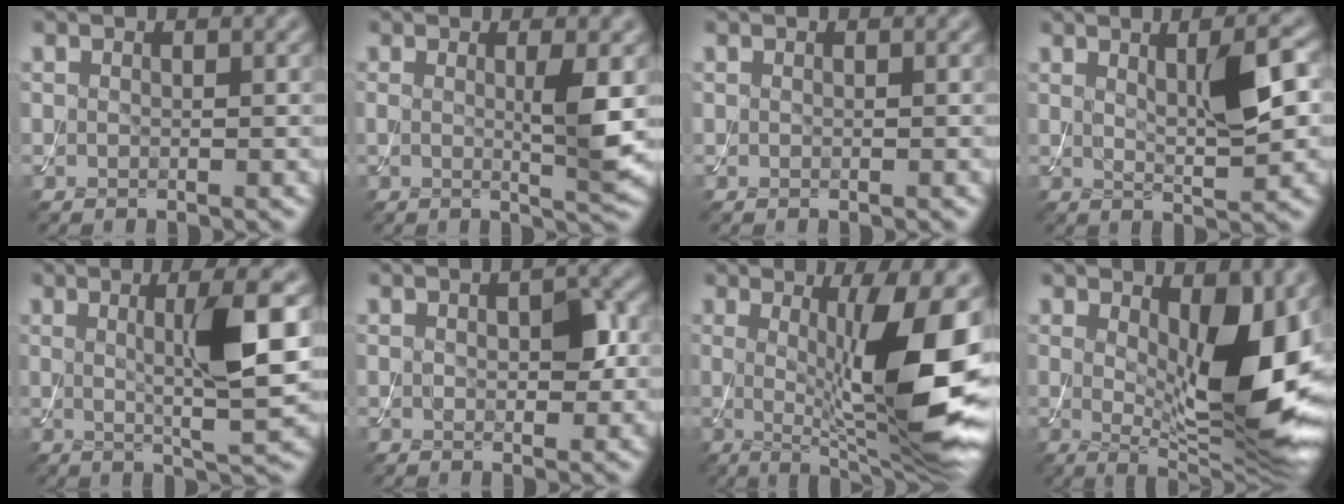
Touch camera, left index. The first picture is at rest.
{"total": 3.4, "force": [0.3, 0.4, 3.4], "torque": [-0.055, -0.008, 0.004]}
{"total": 0.0}
{"total": 4.7, "force": [1.3, 1.0, 4.4], "torque": [-0.070, -0.001, 0.022]}
{"total": 6.8, "force": [1.0, 1.1, 6.7], "torque": [-0.102, 0.000, 0.019]}
{"total": 2.9, "force": [0.3, 1.5, 2.5], "torque": [-0.039, 0.003, 0.006]}
{"total": 12.0, "force": [0.7, 2.7, 11.7], "torque": [-0.167, -0.013, 0.017]}
{"total": 10.9, "force": [1.1, 4.0, 10.1], "torque": [-0.141, -0.022, 0.024]}